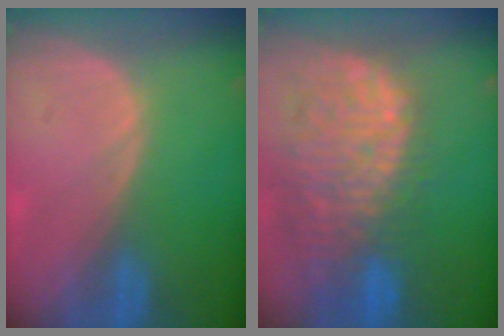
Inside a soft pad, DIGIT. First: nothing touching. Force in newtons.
{"total": 13.8, "press": 11.6, "slide": 7.5}